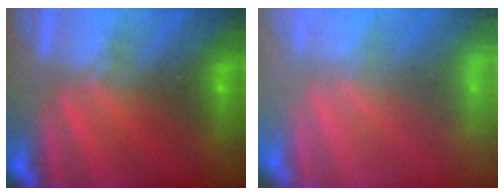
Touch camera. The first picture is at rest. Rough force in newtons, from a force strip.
{"total": 6.5}